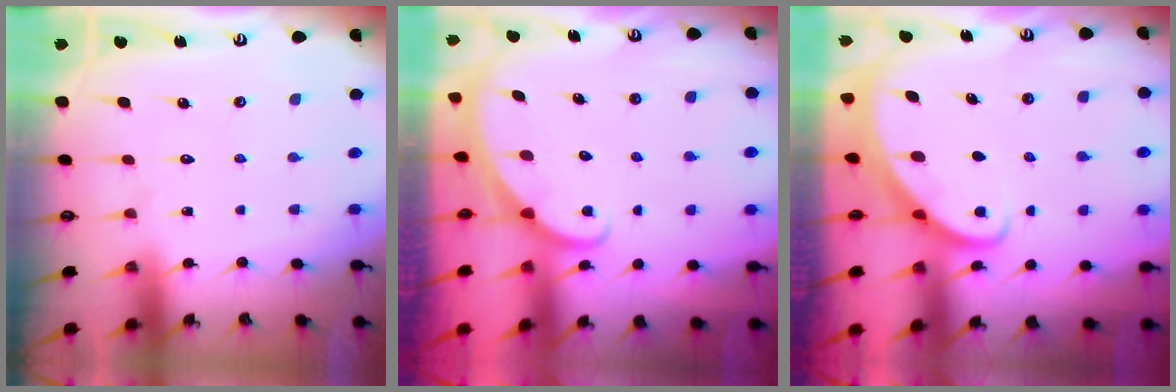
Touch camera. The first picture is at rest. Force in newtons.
{"total": 1.7, "press": 1.6, "slide": 0.1}
{"total": 2.4, "press": 2.3, "slide": 0.3}